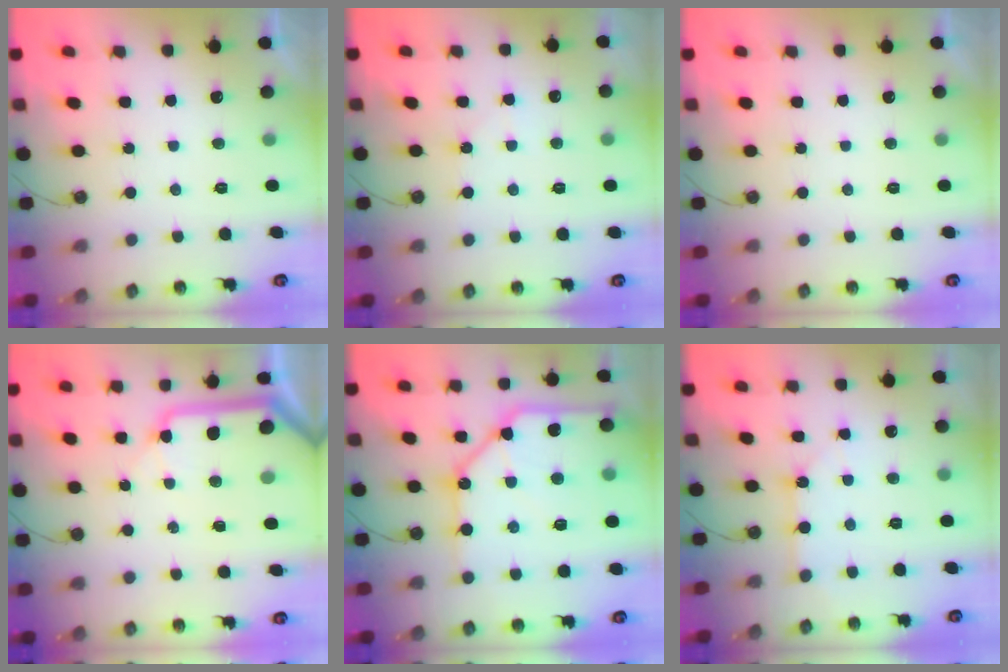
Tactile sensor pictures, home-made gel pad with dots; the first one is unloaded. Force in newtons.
{"total": 3.3, "press": 3.2, "slide": 0.5}
{"total": 0.0}
{"total": 12.7, "press": 12.6, "slide": 2.0}
{"total": 21.9, "press": 21.8, "slide": 2.1}
{"total": 3.9, "press": 3.9, "slide": 0.3}